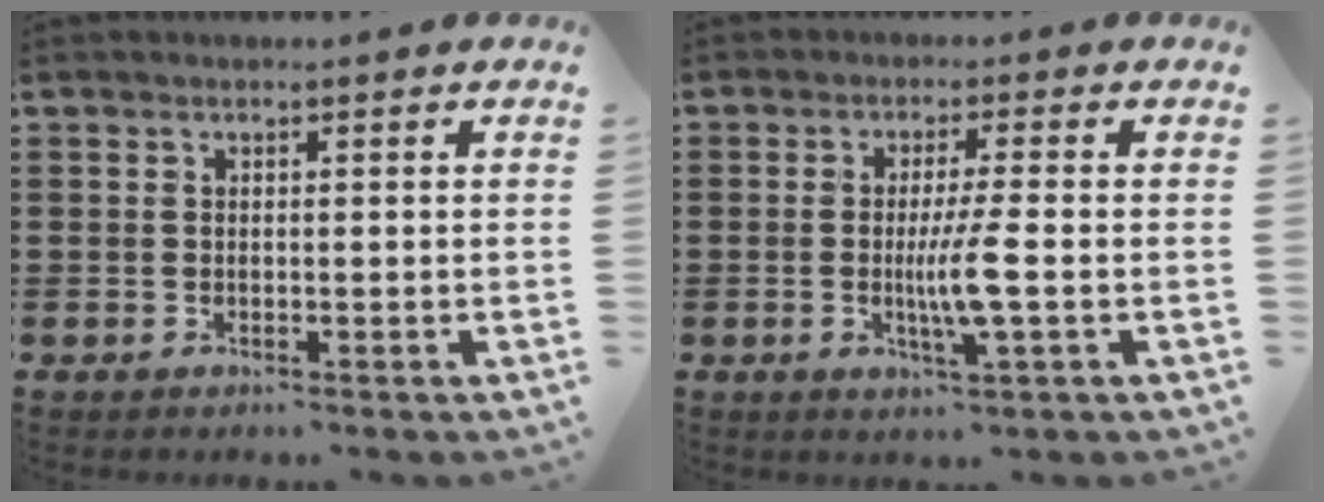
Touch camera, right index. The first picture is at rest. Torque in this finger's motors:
{"motor_torque": [0.39, 0.12, 0.56, 0.08]}